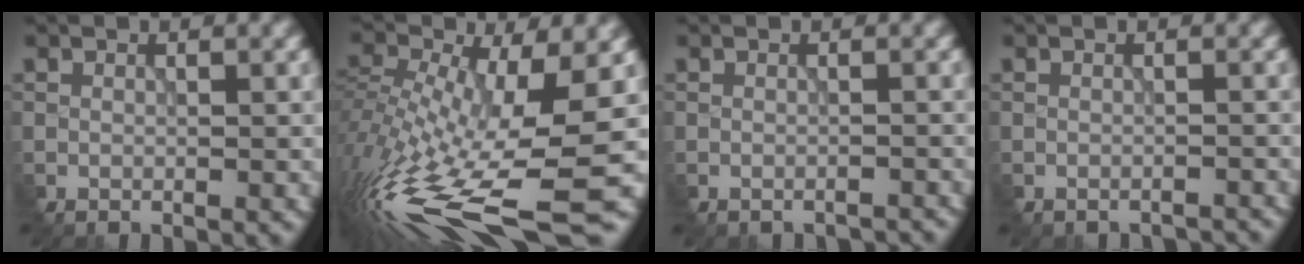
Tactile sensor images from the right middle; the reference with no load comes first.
{"total": 13.6, "force": [-4.9, 4.3, 11.9], "torque": [-0.257, -0.005, -0.076]}
{"total": 1.8, "force": [-1.7, 0.1, 0.4], "torque": [-0.001, -0.002, -0.026]}
{"total": 2.0, "force": [-1.9, 0.2, 0.5], "torque": [-0.002, -0.001, -0.028]}